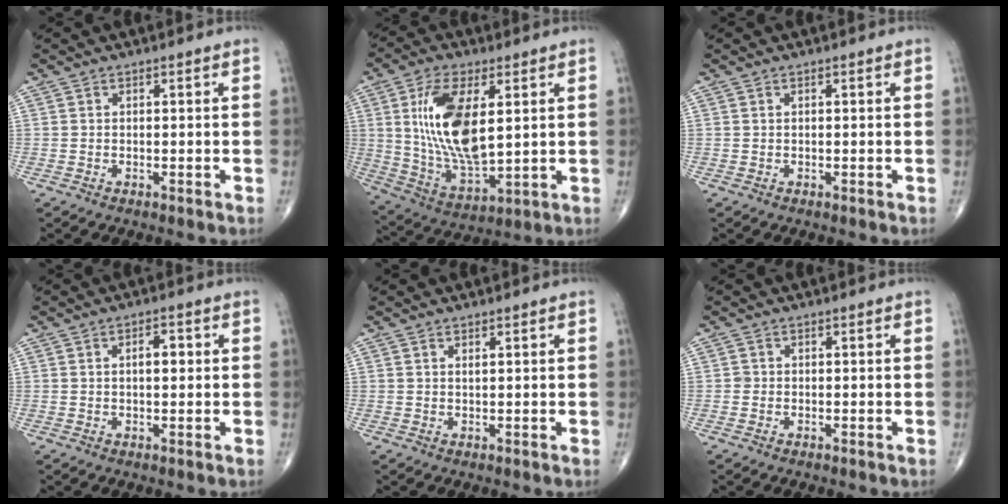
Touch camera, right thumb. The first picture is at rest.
{"total": 17.2, "force": [3.7, 7.8, 14.9], "torque": [-0.281, -0.022, 0.079]}
{"total": 0.0}
{"total": 3.1, "force": [0.5, 1.5, 2.7], "torque": [-0.035, 0.003, 0.006]}
{"total": 0.7, "force": [0.5, 0.2, 0.4], "torque": [-0.008, -0.001, 0.009]}
{"total": 0.6, "force": [-0.1, 0.6, 0.1], "torque": [0.002, 0.003, -0.003]}